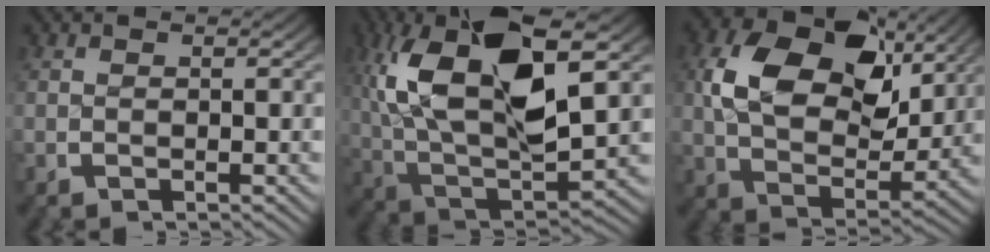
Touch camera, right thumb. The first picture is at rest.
{"total": 17.7, "force": [2.1, 10.1, 14.4], "torque": [-0.286, -0.035, 0.051]}
{"total": 14.3, "force": [3.4, 9.0, 10.6], "torque": [-0.210, -0.023, 0.060]}